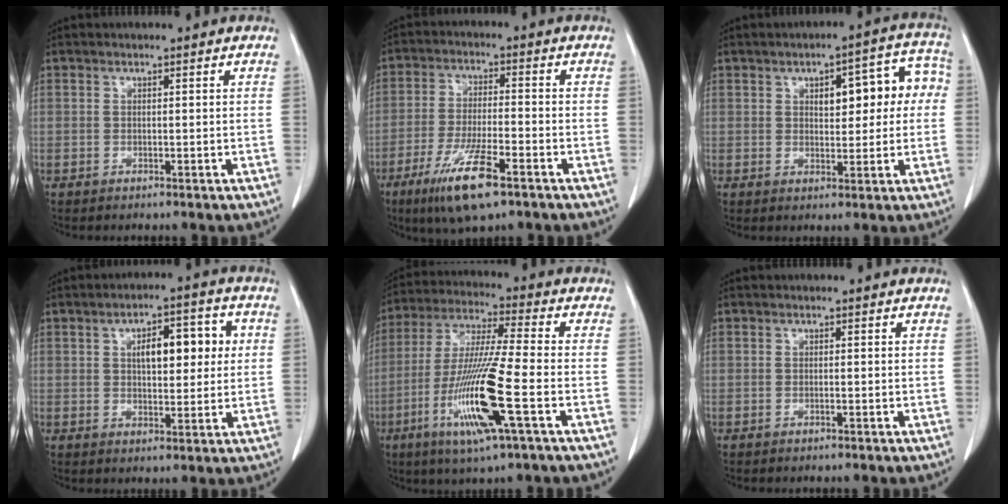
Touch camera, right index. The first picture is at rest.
{"total": 10.7, "force": [-6.3, 1.6, 8.5], "torque": [-0.166, -0.023, -0.108]}
{"total": 9.5, "force": [1.7, 4.1, 8.4], "torque": [-0.094, 0.039, 0.022]}
{"total": 8.5, "force": [1.9, 3.5, 7.5], "torque": [-0.106, 0.021, 0.031]}
{"total": 15.3, "force": [-5.2, 0.0, 14.4], "torque": [-0.297, -0.022, -0.101]}
{"total": 0.0}